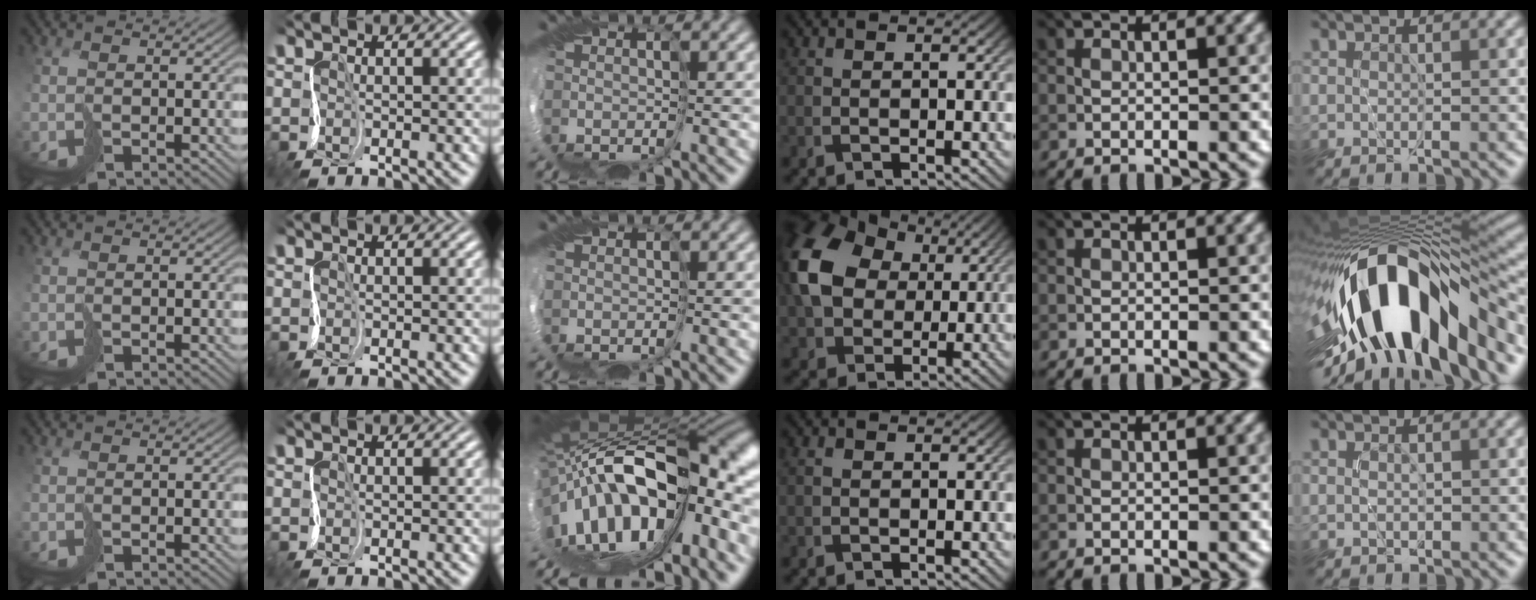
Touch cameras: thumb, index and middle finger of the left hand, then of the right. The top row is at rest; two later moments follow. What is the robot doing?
{"motion": "cut", "object": "bubble wrap"}